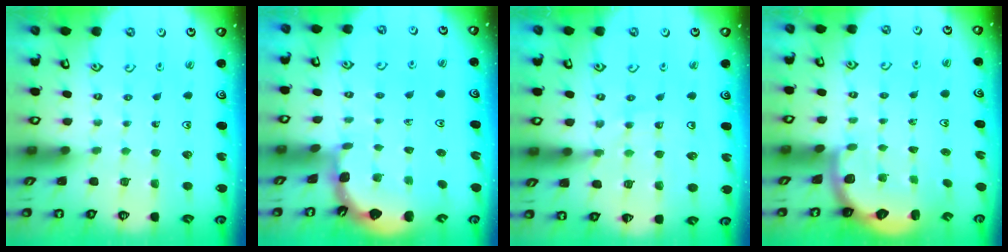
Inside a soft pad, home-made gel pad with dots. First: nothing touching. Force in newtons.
{"total": 0.9, "press": 0.9, "slide": 0.2}
{"total": 10.9, "press": 10.8, "slide": 1.5}
{"total": 2.6, "press": 2.2, "slide": 1.3}